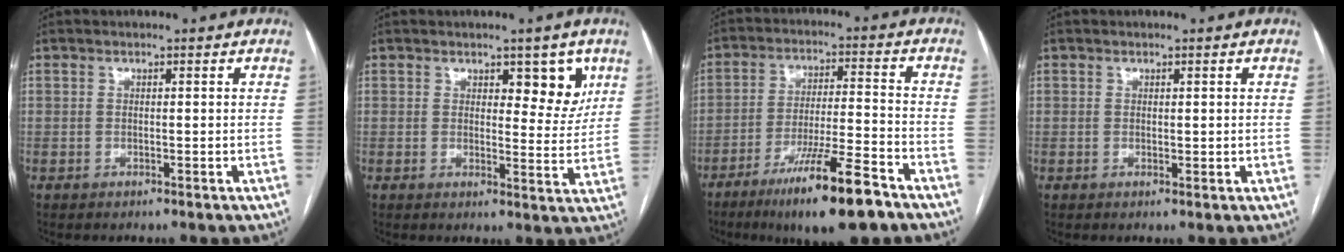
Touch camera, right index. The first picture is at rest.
{"total": 5.7, "force": [3.0, 2.5, 4.1], "torque": [-0.040, -0.006, 0.039]}
{"total": 14.3, "force": [-9.3, 1.0, 10.8], "torque": [-0.186, -0.025, -0.154]}
{"total": 0.7, "force": [0.3, 0.4, 0.4], "torque": [-0.006, -0.002, 0.008]}